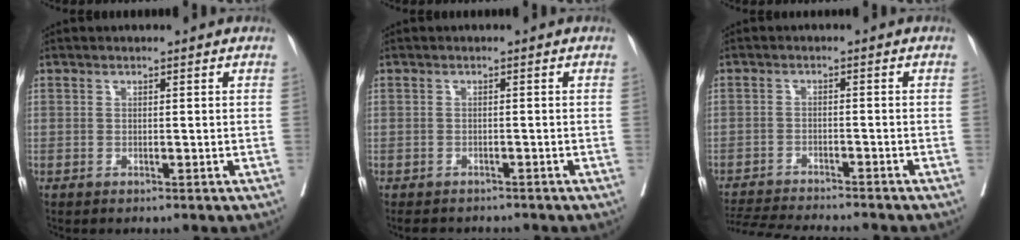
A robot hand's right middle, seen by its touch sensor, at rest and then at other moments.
{"total": 4.9, "force": [-4.4, 1.8, 1.3], "torque": [-0.011, -0.003, -0.057]}
{"total": 11.7, "force": [-11.0, 0.5, 4.1], "torque": [-0.059, -0.011, -0.163]}